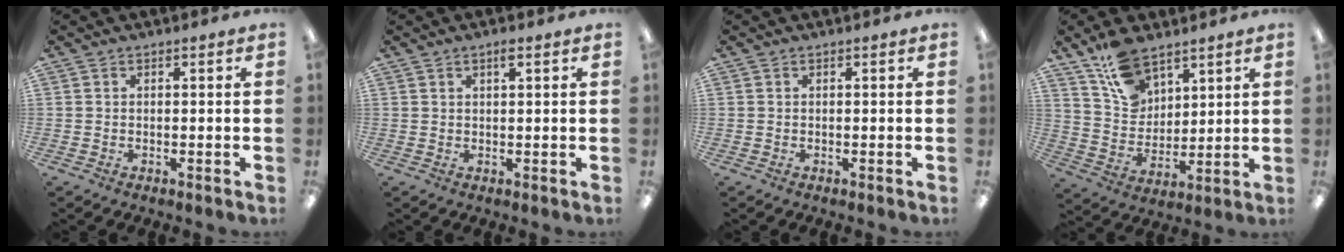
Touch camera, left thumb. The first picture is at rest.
{"total": 1.9, "force": [1.2, 0.6, 1.4], "torque": [-0.021, 0.000, 0.019]}
{"total": 0.0}
{"total": 12.6, "force": [8.8, 7.3, 5.4], "torque": [-0.113, -0.034, 0.170]}